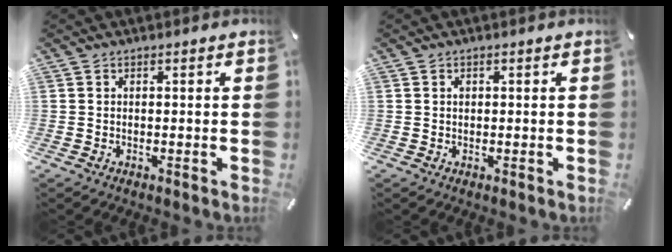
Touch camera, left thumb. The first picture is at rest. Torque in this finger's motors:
{"motor_torque": [0.01, 0.33, 0.04, -0.01, 0.00]}